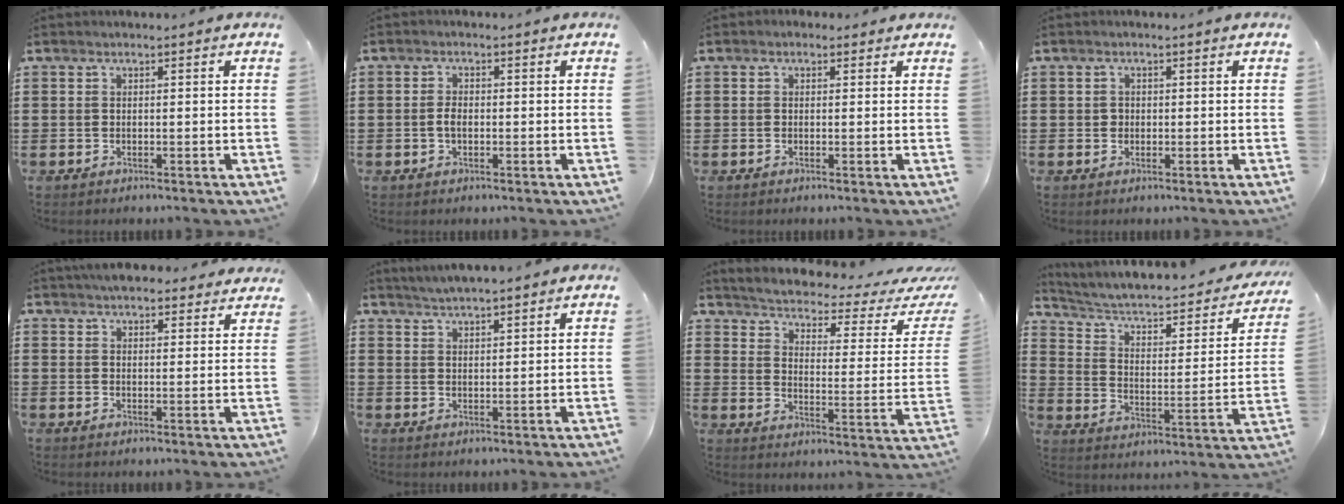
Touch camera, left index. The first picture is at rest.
{"total": 2.1, "force": [-0.3, 1.1, 1.8], "torque": [-0.043, 0.000, -0.009]}
{"total": 0.9, "force": [-0.2, 0.8, 0.4], "torque": [-0.011, 0.005, -0.004]}
{"total": 0.9, "force": [0.1, 0.9, 0.2], "torque": [-0.007, 0.006, 0.001]}
{"total": 4.1, "force": [3.8, 1.0, 1.0], "torque": [-0.020, -0.008, 0.071]}
{"total": 2.7, "force": [2.6, -0.2, 0.5], "torque": [-0.016, -0.003, 0.048]}
{"total": 2.5, "force": [2.1, 0.0, 1.2], "torque": [-0.043, -0.028, 0.025]}
{"total": 4.7, "force": [3.3, 1.6, 2.9], "torque": [-0.074, -0.029, 0.047]}